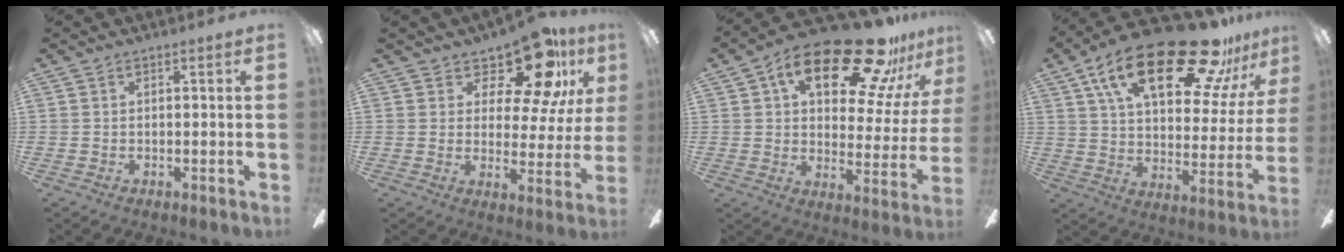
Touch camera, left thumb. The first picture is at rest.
{"total": 15.0, "force": [10.8, 6.2, 8.5], "torque": [-0.130, -0.074, 0.187]}
{"total": 24.6, "force": [15.2, 10.6, 16.3], "torque": [-0.243, -0.091, 0.248]}
{"total": 28.1, "force": [17.0, 11.4, 19.3], "torque": [-0.303, -0.095, 0.275]}